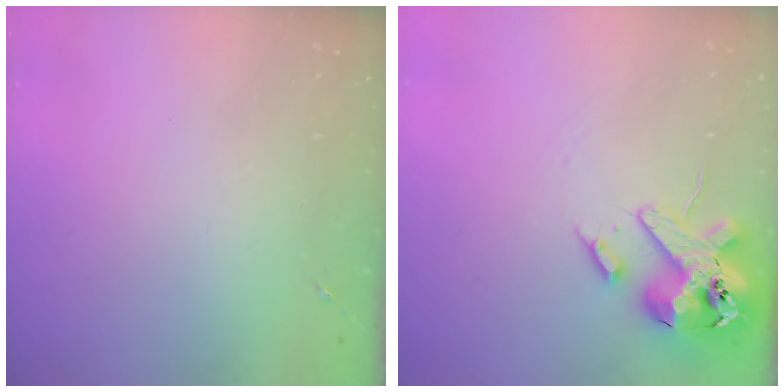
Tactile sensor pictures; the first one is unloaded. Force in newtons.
{"total": 17.7, "press": 17.4, "slide": 2.9}